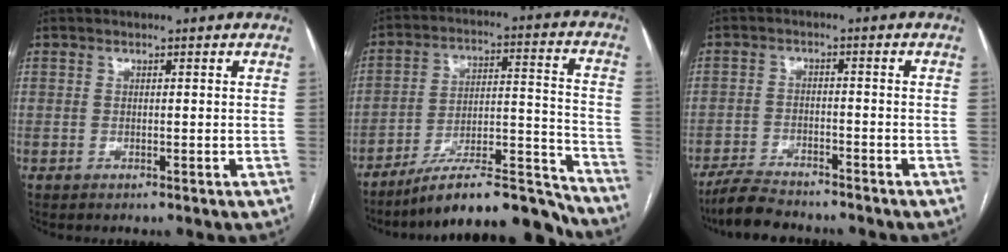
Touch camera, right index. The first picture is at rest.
{"total": 18.0, "force": [-16.2, 2.2, 7.5], "torque": [-0.089, 0.045, -0.260]}
{"total": 7.6, "force": [-6.8, 1.5, 2.9], "torque": [-0.054, -0.017, -0.118]}